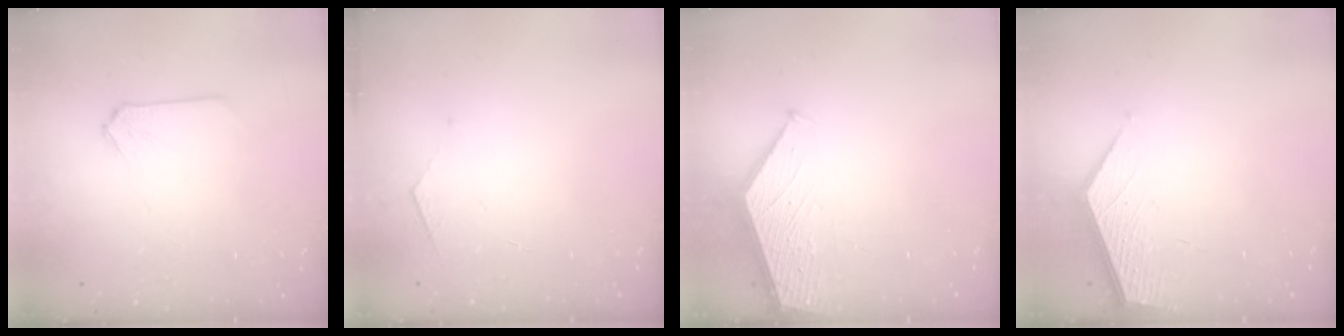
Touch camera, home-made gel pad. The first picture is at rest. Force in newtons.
{"total": 2.7, "press": 2.7, "slide": 0.3}
{"total": 2.4, "press": 2.4, "slide": 0.3}
{"total": 2.2, "press": 2.2, "slide": 0.2}